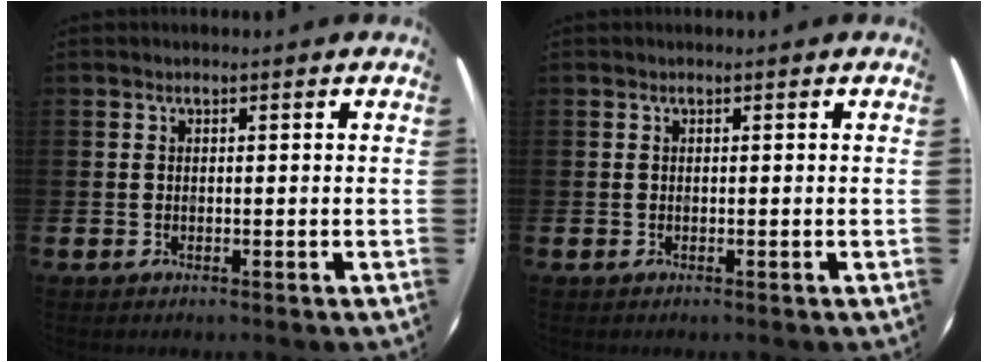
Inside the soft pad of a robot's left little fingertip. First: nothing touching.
{"total": 0.0}